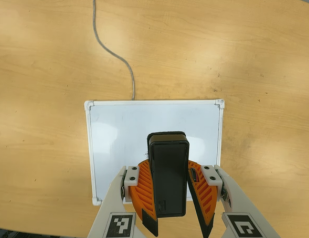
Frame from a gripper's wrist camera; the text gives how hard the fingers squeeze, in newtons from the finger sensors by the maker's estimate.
{"total": 9.6, "left": 9.8, "right": 9.5}